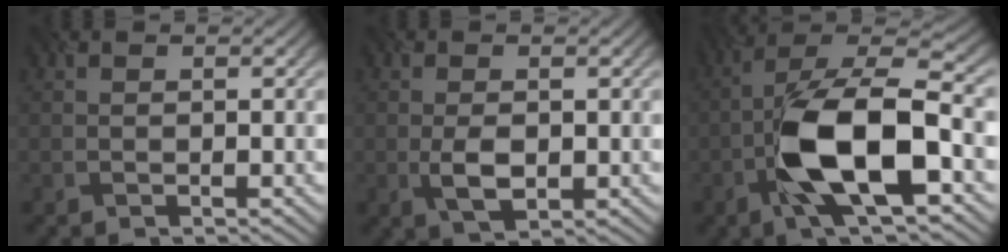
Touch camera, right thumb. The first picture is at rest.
{"total": 3.2, "force": [-0.8, 1.8, 2.4], "torque": [-0.063, -0.004, -0.009]}
{"total": 13.5, "force": [-4.2, 5.5, 11.6], "torque": [-0.218, 0.003, -0.074]}